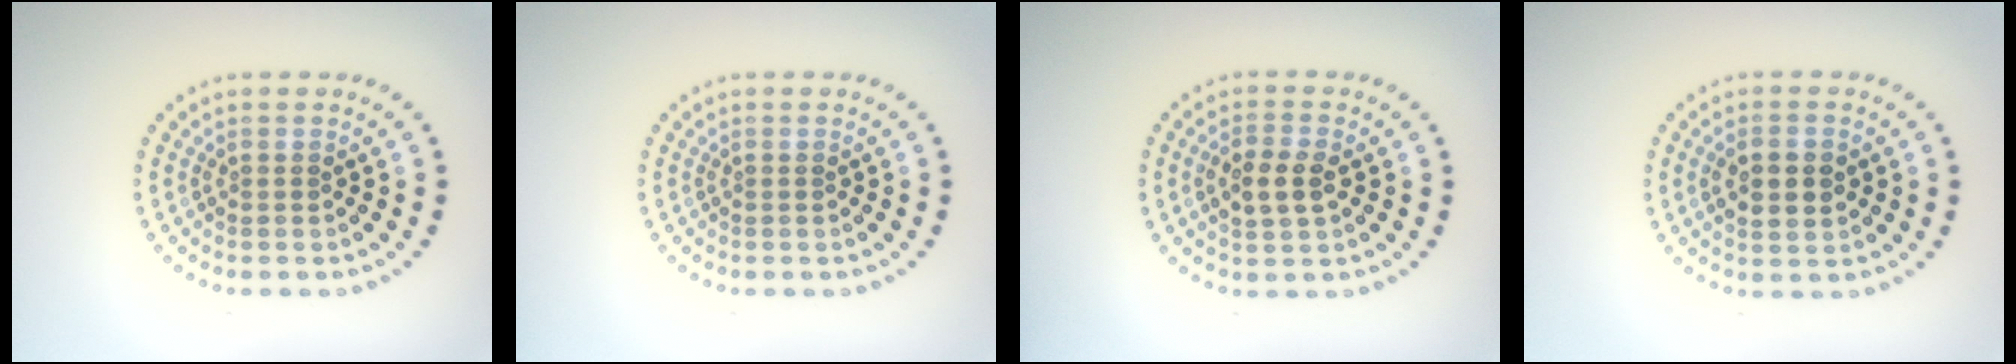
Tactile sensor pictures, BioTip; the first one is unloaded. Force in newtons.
{"total": 0.0}
{"total": 3.0, "press": 3.0, "slide": 0.4}
{"total": 2.9, "press": 2.9, "slide": 0.2}